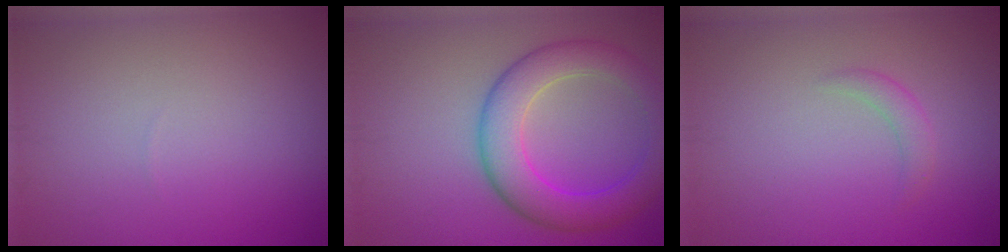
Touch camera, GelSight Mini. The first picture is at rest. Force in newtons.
{"total": 6.6, "press": 6.6, "slide": 0.0}
{"total": 1.4, "press": 1.4, "slide": 0.0}